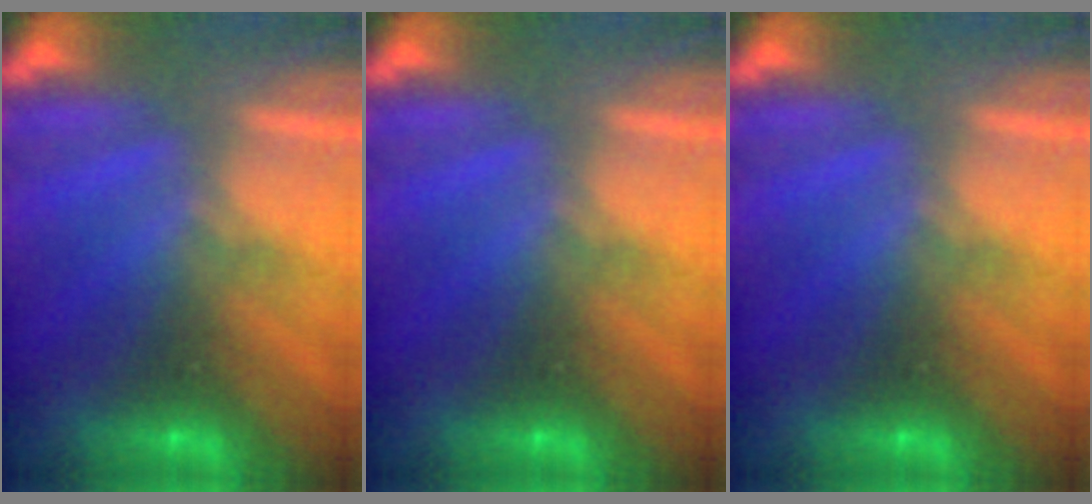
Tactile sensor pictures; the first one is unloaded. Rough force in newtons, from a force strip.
{"total": 0.0}
{"total": 0.0}